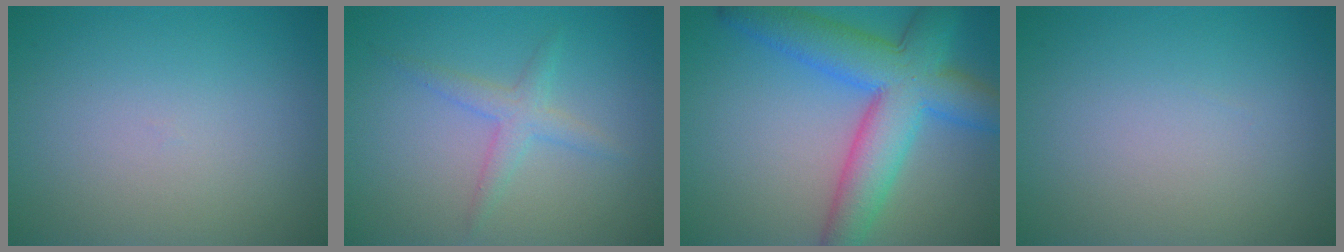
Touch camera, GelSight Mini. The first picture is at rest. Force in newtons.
{"total": 2.1, "press": 2.1, "slide": 0.1}
{"total": 8.9, "press": 8.9, "slide": 0.4}
{"total": 0.0}